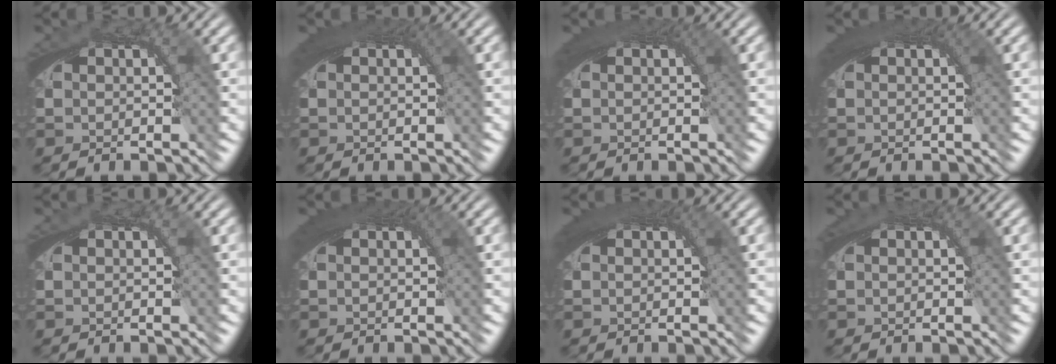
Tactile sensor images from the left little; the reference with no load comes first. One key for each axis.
{"total": 3.4, "fx": 0.9, "fy": 1.8, "fz": 2.8, "tx": -0.044, "ty": -0.007, "tz": 0.015}
{"total": 3.0, "fx": 0.8, "fy": 1.6, "fz": 2.4, "tx": -0.038, "ty": -0.006, "tz": 0.013}
{"total": 3.2, "fx": 0.8, "fy": 1.7, "fz": 2.5, "tx": -0.040, "ty": -0.006, "tz": 0.014}
{"total": 0.0}
{"total": 3.6, "fx": 1.0, "fy": 1.8, "fz": 2.9, "tx": -0.045, "ty": -0.006, "tz": 0.017}
{"total": 3.0, "fx": 0.8, "fy": 1.6, "fz": 2.4, "tx": -0.039, "ty": -0.005, "tz": 0.013}
{"total": 0.6, "fx": 0.2, "fy": 0.4, "fz": 0.4, "tx": -0.007, "ty": -0.004, "tz": 0.004}